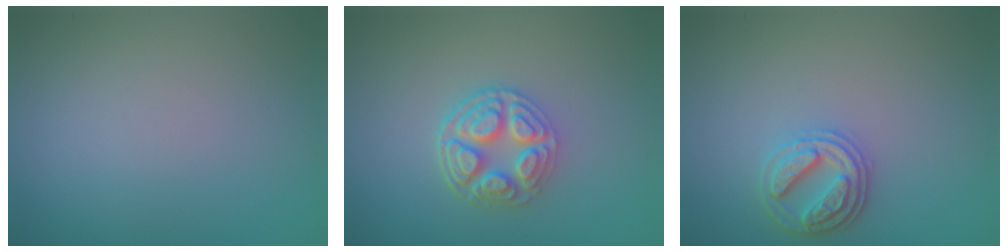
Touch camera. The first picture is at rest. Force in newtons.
{"total": 4.7, "press": 3.7, "slide": 2.9}
{"total": 2.9, "press": 2.8, "slide": 0.8}